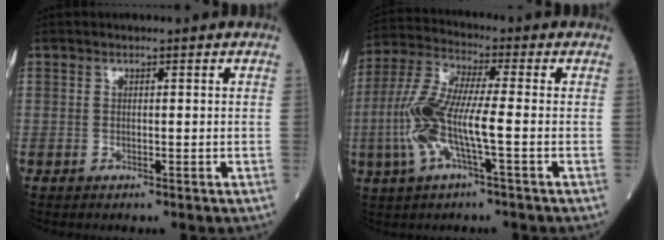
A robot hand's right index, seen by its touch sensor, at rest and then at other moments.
{"total": 10.9, "force": [-2.3, 1.5, 10.6], "torque": [-0.238, 0.008, -0.051]}